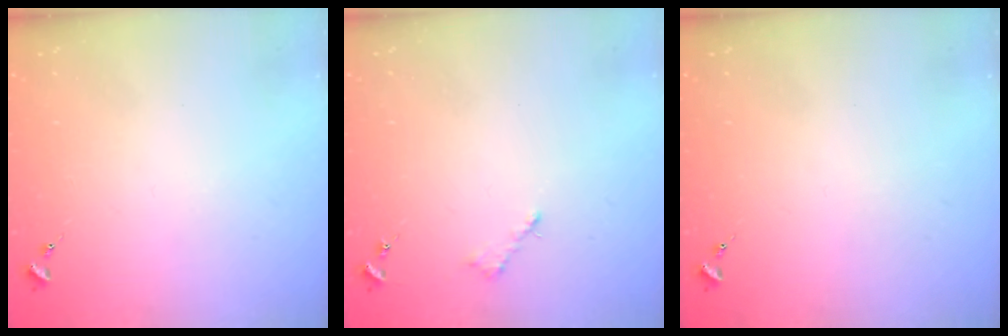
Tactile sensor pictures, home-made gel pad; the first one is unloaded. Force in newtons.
{"total": 2.6, "press": 2.5, "slide": 0.3}
{"total": 0.0}